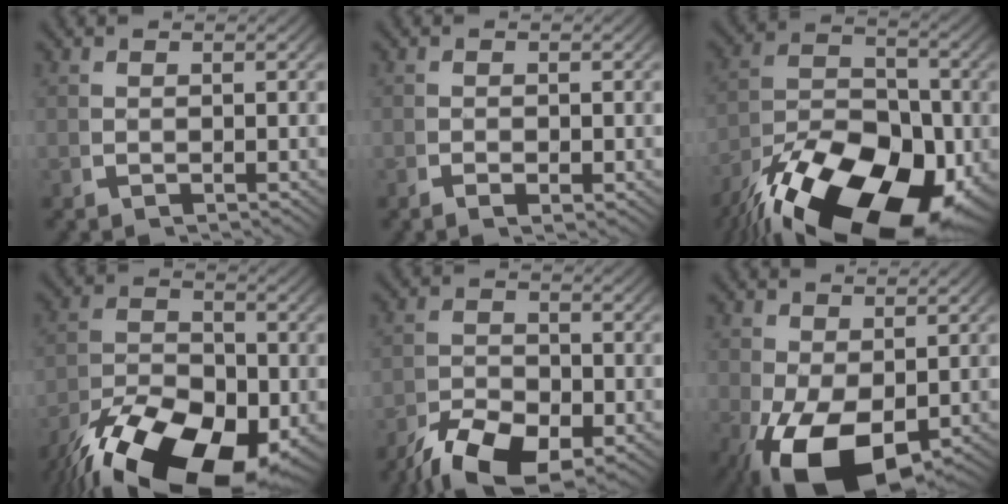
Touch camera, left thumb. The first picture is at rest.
{"total": 0.9, "force": [-0.4, 0.4, 0.8], "torque": [-0.015, -0.005, -0.007]}
{"total": 17.4, "force": [-7.1, 10.2, 12.1], "torque": [-0.195, -0.060, -0.089]}
{"total": 13.7, "force": [-6.6, 7.6, 9.3], "torque": [-0.150, -0.051, -0.082]}
{"total": 7.6, "force": [-4.7, 4.2, 4.3], "torque": [-0.072, -0.029, -0.071]}
{"total": 9.0, "force": [-2.7, 5.0, 6.9], "torque": [-0.144, -0.051, -0.013]}